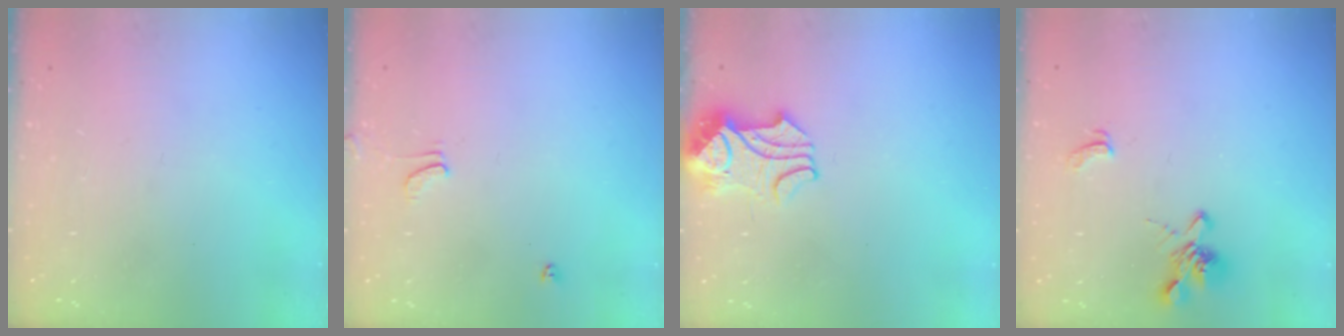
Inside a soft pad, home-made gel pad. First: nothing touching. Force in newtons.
{"total": 1.3, "press": 1.2, "slide": 0.4}
{"total": 2.3, "press": 2.2, "slide": 0.5}
{"total": 2.4, "press": 2.0, "slide": 1.2}